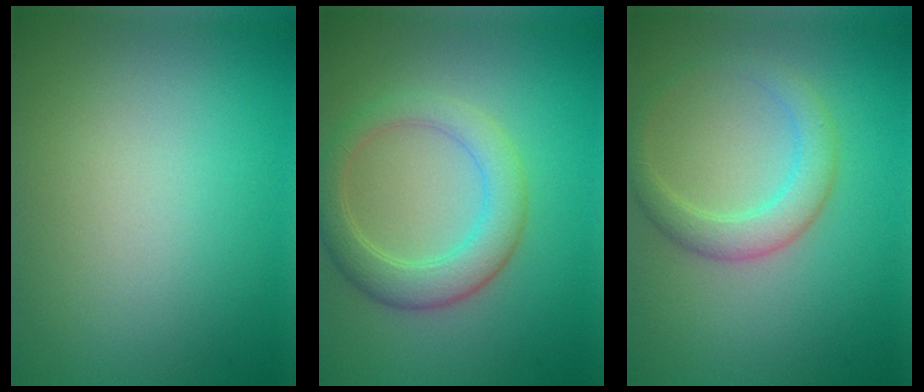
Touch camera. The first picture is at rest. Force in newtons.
{"total": 4.3, "press": 4.3, "slide": 0.2}
{"total": 3.1, "press": 3.1, "slide": 0.2}